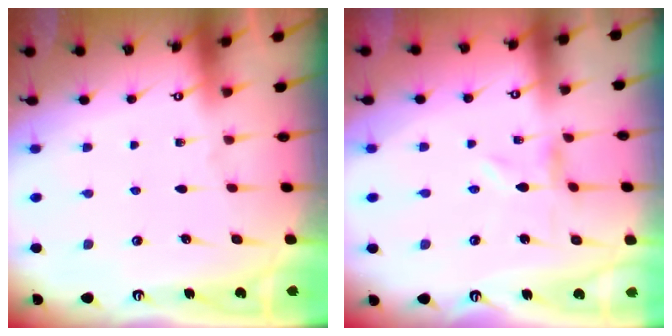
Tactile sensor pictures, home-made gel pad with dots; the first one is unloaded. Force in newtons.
{"total": 0.0}